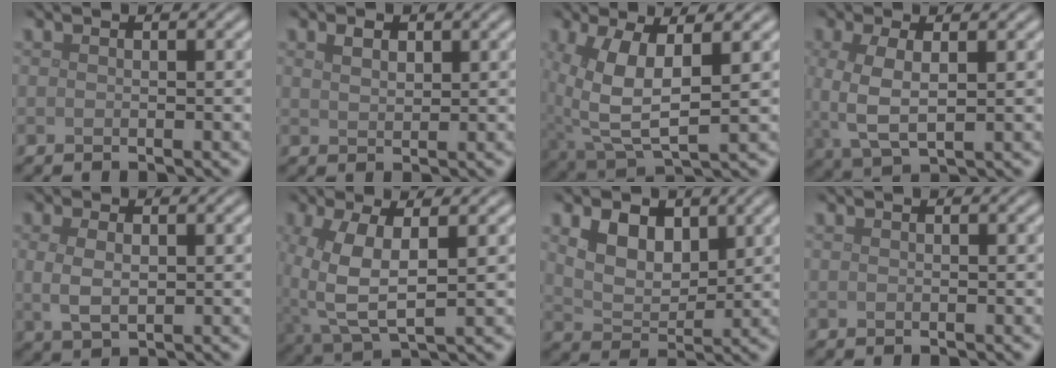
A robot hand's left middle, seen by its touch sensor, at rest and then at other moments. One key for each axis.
{"total": 1.6, "fx": 0.9, "fy": 0.9, "fz": 0.9, "tx": -0.017, "ty": 0.002, "tz": 0.020}
{"total": 6.8, "fx": 1.3, "fy": 3.1, "fz": 5.9, "tx": -0.138, "ty": -0.011, "tz": 0.028}
{"total": 4.3, "fx": 0.2, "fy": 2.0, "fz": 3.9, "tx": -0.096, "ty": -0.002, "tz": 0.005}
{"total": 2.5, "fx": 0.3, "fy": 1.4, "fz": 2.0, "tx": -0.049, "ty": -0.005, "tz": 0.009}
{"total": 5.8, "fx": 0.6, "fy": 2.5, "fz": 5.2, "tx": -0.121, "ty": 0.000, "tz": 0.013}
{"total": 4.2, "fx": 1.9, "fy": 2.7, "fz": 2.7, "tx": -0.061, "ty": -0.005, "tz": 0.032}
{"total": 0.0}